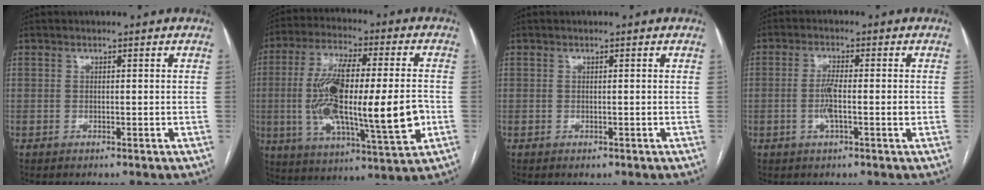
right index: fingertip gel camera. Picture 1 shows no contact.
{"total": 21.2, "force": [-2.2, 4.6, 20.6], "torque": [-0.367, -0.003, -0.027]}
{"total": 0.5, "force": [-0.1, 0.4, 0.4], "torque": [-0.003, 0.001, 0.001]}
{"total": 4.3, "force": [-0.7, 0.6, 4.2], "torque": [-0.085, 0.004, -0.011]}